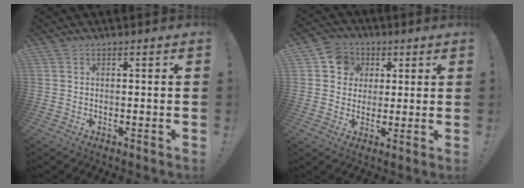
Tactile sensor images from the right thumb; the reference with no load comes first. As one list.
[{"total": 8.2, "force": [1.8, 7.7, 2.2], "torque": [-0.024, -0.002, 0.036]}]